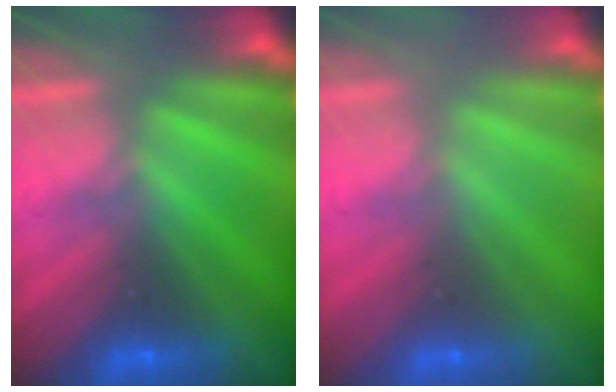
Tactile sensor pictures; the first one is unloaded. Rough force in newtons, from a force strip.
{"total": 3.4}